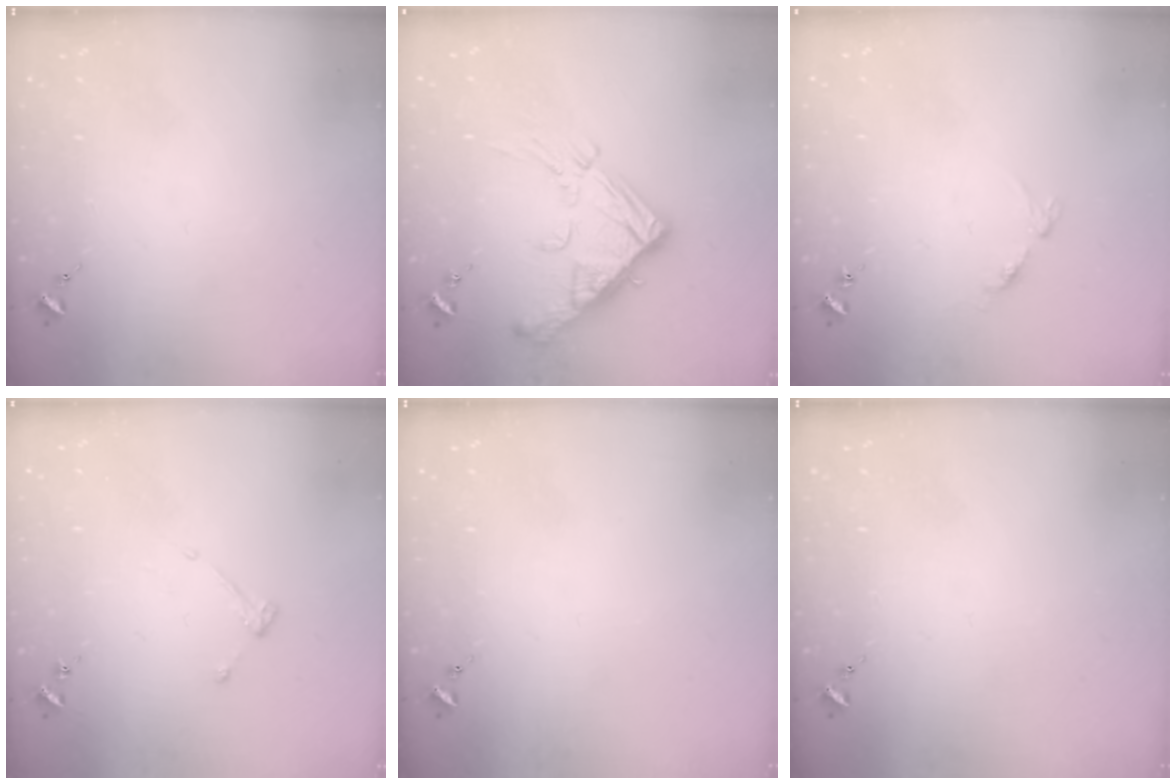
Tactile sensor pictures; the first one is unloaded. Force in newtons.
{"total": 17.3, "press": 17.2, "slide": 1.7}
{"total": 7.8, "press": 7.8, "slide": 0.6}
{"total": 3.1, "press": 3.0, "slide": 0.5}
{"total": 0.0}
{"total": 0.0}